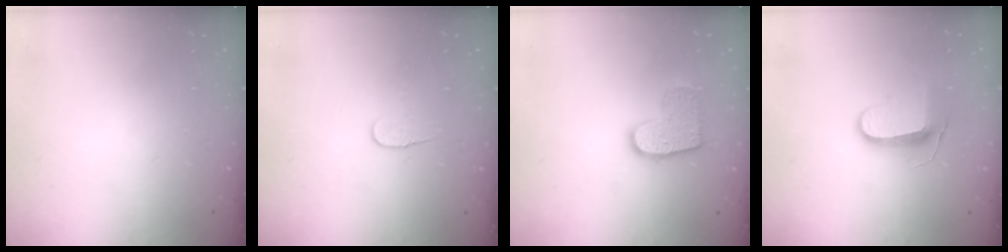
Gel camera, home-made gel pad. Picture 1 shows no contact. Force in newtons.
{"total": 4.5, "press": 4.5, "slide": 0.5}
{"total": 11.2, "press": 11.2, "slide": 0.6}
{"total": 8.9, "press": 8.9, "slide": 0.2}